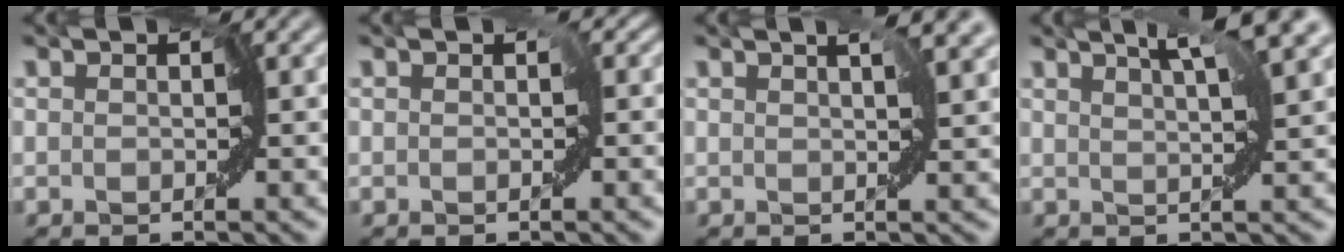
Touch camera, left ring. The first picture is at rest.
{"total": 0.8, "force": [-0.1, 0.6, 0.4], "torque": [0.006, 0.007, -0.005]}
{"total": 3.0, "force": [1.5, 0.9, 2.5], "torque": [-0.031, 0.005, 0.027]}
{"total": 4.2, "force": [3.1, -0.1, 2.8], "torque": [-0.043, 0.009, 0.049]}